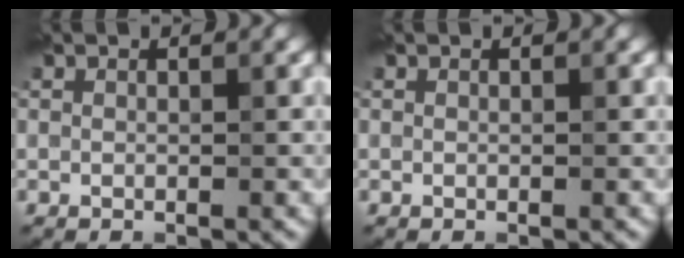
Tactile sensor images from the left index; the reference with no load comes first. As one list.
[{"total": 0.0}]